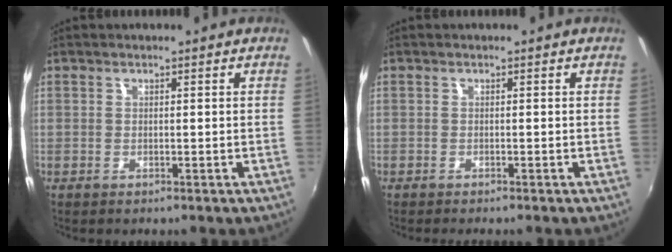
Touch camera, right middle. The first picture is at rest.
{"total": 0.9, "force": [-0.8, 0.0, 0.4], "torque": [-0.005, -0.006, -0.013]}